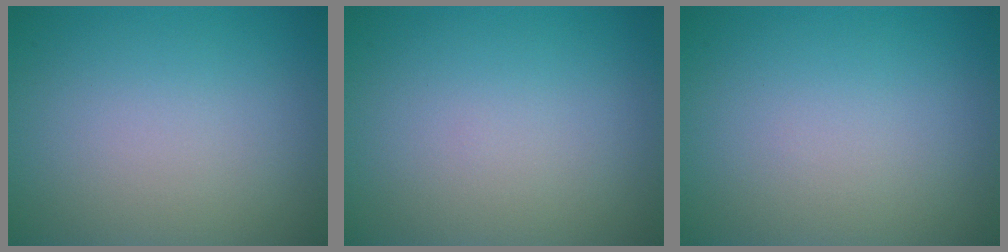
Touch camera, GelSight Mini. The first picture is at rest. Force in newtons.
{"total": 0.0}
{"total": 0.0}